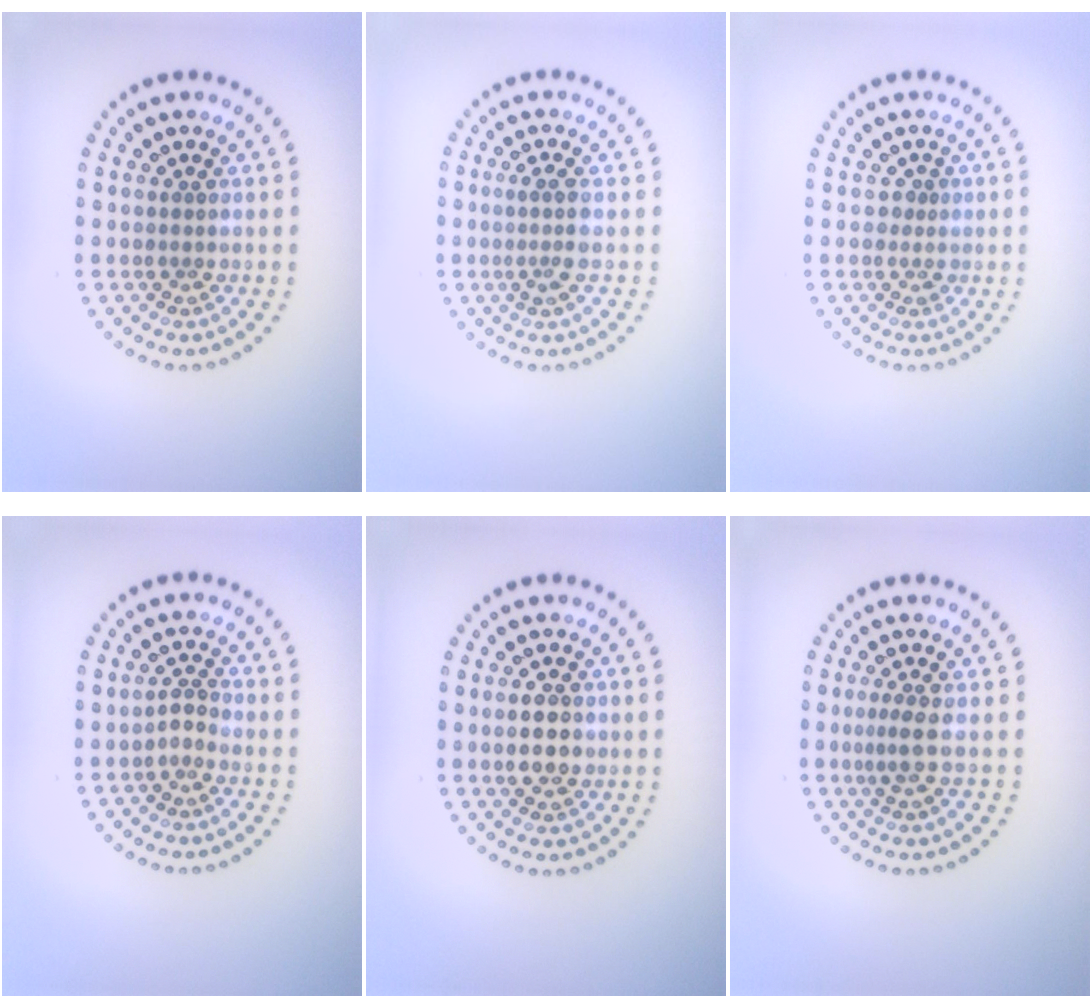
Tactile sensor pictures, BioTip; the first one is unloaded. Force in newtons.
{"total": 2.0, "press": 1.6, "slide": 1.1}
{"total": 1.1, "press": 0.9, "slide": 0.6}
{"total": 1.2, "press": 0.9, "slide": 0.8}
{"total": 2.8, "press": 2.8, "slide": 0.1}
{"total": 1.7, "press": 1.2, "slide": 1.2}